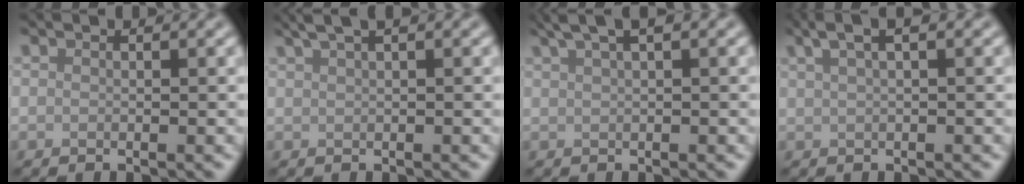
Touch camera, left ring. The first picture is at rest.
{"total": 2.9, "force": [2.0, 0.7, 2.1], "torque": [-0.030, 0.010, 0.034]}
{"total": 3.5, "force": [2.4, 0.9, 2.5], "torque": [-0.039, 0.014, 0.042]}
{"total": 3.3, "force": [2.0, 0.9, 2.5], "torque": [-0.036, 0.010, 0.031]}